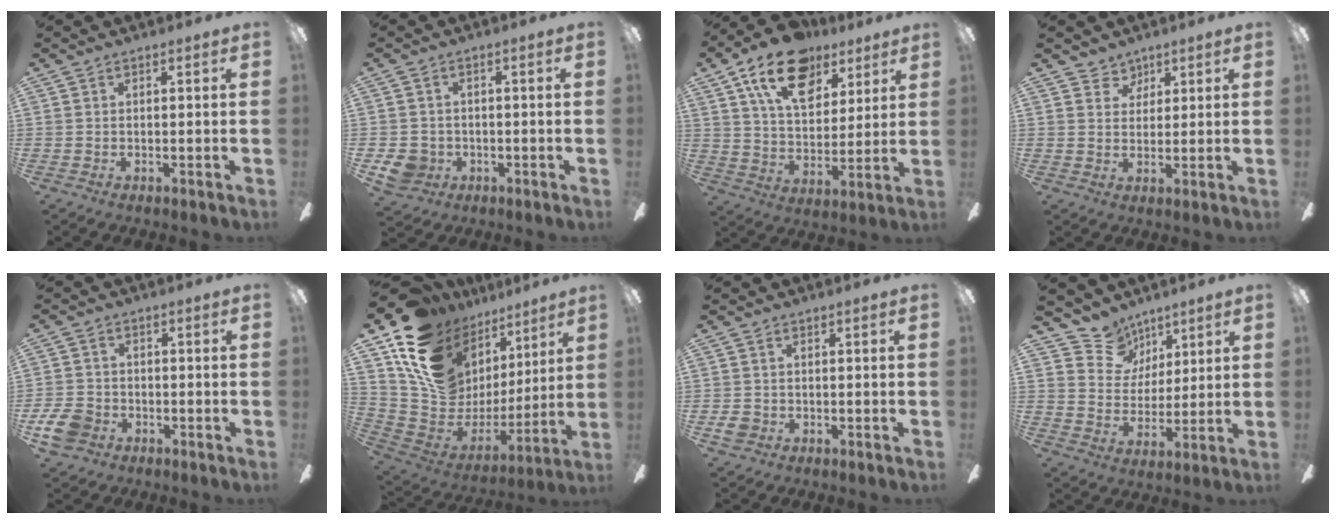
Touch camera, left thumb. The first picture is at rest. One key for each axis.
{"total": 5.4, "fx": -1.6, "fy": 4.9, "fz": 1.7, "tx": -0.043, "ty": 0.010, "tz": -0.031}
{"total": 18.7, "fx": 10.8, "fy": 10.9, "fz": 10.6, "tx": -0.167, "ty": -0.041, "tz": 0.191}
{"total": 4.0, "fx": 2.9, "fy": 2.7, "fz": -0.2, "tx": 0.005, "ty": -0.013, "tz": 0.052}
{"total": 6.8, "fx": -3.2, "fy": 5.1, "fz": 3.2, "tx": -0.080, "ty": 0.019, "tz": -0.061}
{"total": 18.0, "fx": 10.5, "fy": 12.4, "fz": 7.8, "tx": -0.151, "ty": -0.071, "tz": 0.211}
{"total": 2.5, "fx": -0.6, "fy": 2.1, "fz": 1.2, "tx": -0.027, "ty": 0.003, "tz": -0.013}
{"total": 9.7, "fx": 7.1, "fy": 6.6, "fz": 0.4, "tx": -0.033, "ty": -0.049, "tz": 0.141}